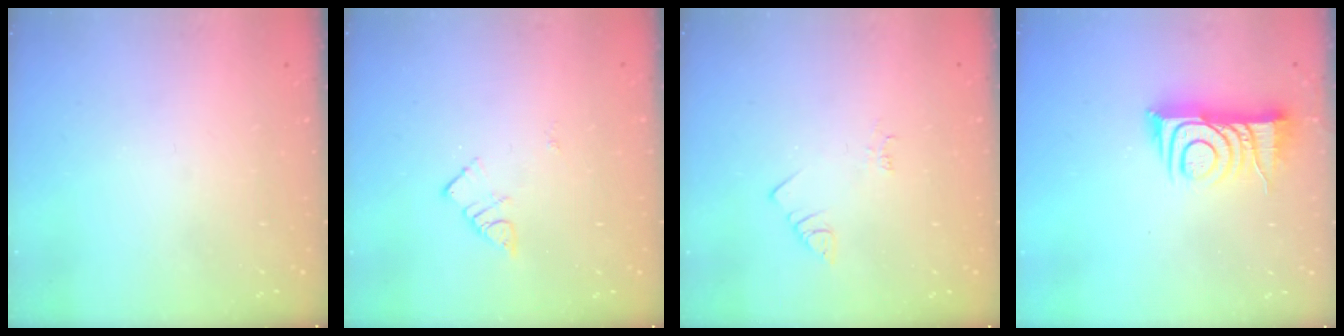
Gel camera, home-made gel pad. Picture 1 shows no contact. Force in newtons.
{"total": 4.4, "press": 4.4, "slide": 0.4}
{"total": 2.2, "press": 2.2, "slide": 0.6}
{"total": 11.5, "press": 11.5, "slide": 0.3}